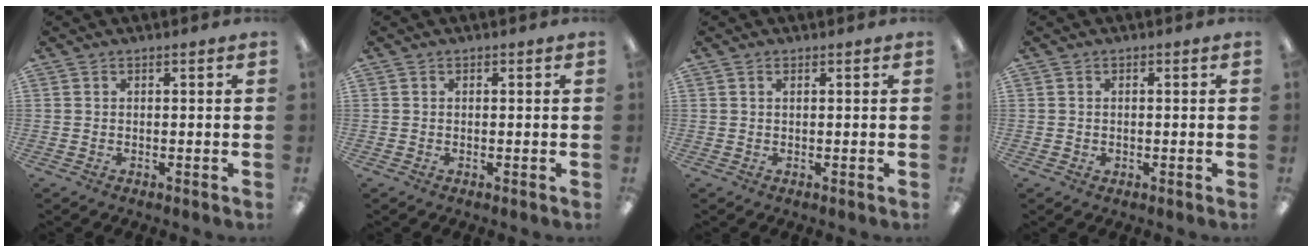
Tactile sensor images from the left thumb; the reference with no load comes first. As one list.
[{"total": 0.0}, {"total": 0.7, "force": [0.4, 0.3, 0.5], "torque": [-0.012, 0.002, 0.006]}, {"total": 0.8, "force": [0.0, 0.8, 0.1], "torque": [-0.001, 0.005, -0.002]}]